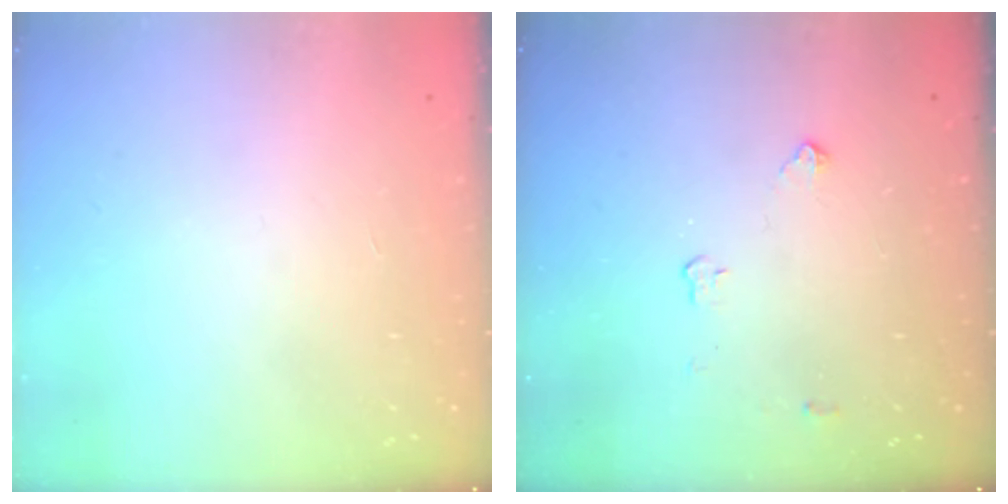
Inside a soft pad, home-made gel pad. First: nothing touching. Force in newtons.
{"total": 2.6, "press": 2.6, "slide": 0.4}